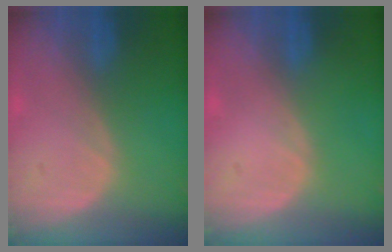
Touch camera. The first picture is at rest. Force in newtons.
{"total": 0.0}